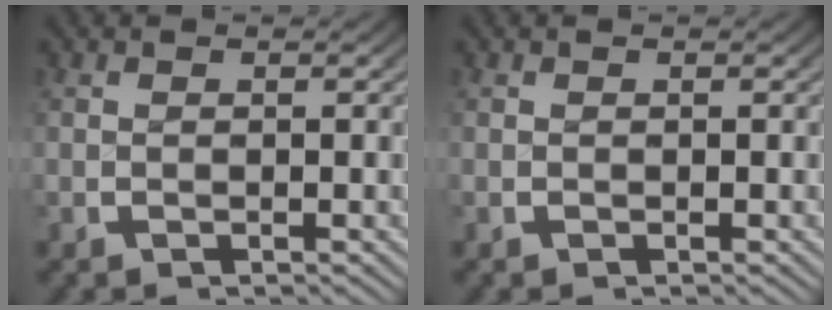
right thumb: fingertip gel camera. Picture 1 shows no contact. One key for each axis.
{"total": 0.0}